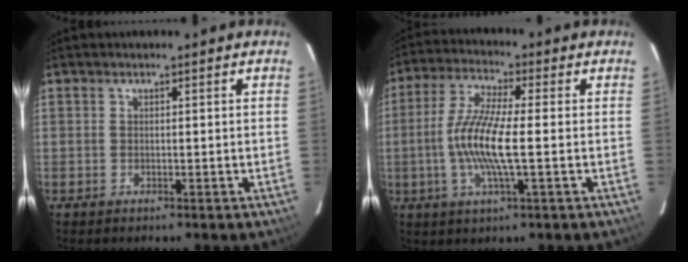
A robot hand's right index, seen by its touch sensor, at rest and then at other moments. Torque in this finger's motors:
{"motor_torque": [1.19, -0.16, 0.67, 0.21]}